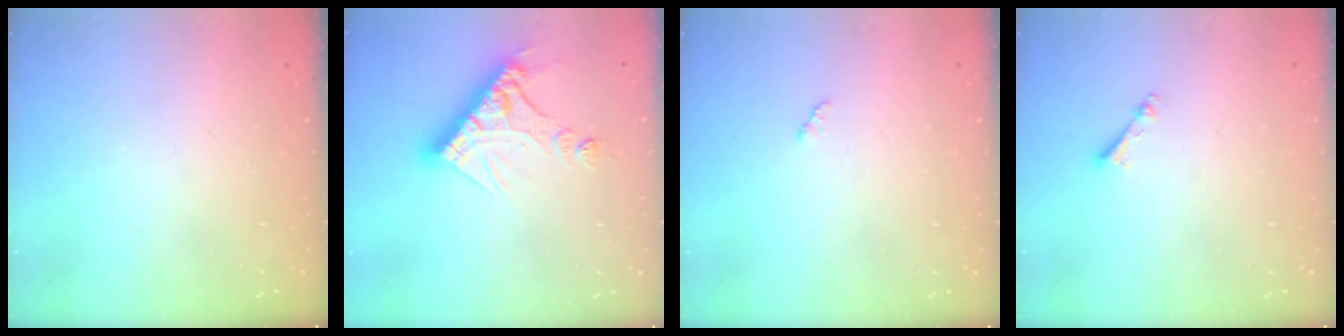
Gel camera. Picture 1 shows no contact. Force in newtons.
{"total": 13.4, "press": 13.4, "slide": 1.3}
{"total": 2.8, "press": 2.8, "slide": 0.4}
{"total": 2.5, "press": 2.5, "slide": 0.3}